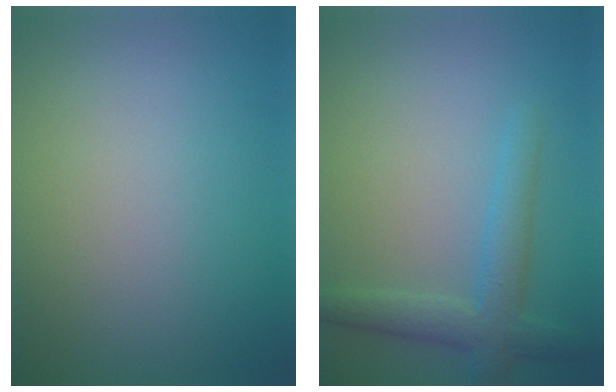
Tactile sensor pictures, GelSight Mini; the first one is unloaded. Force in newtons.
{"total": 3.5, "press": 3.5, "slide": 0.2}